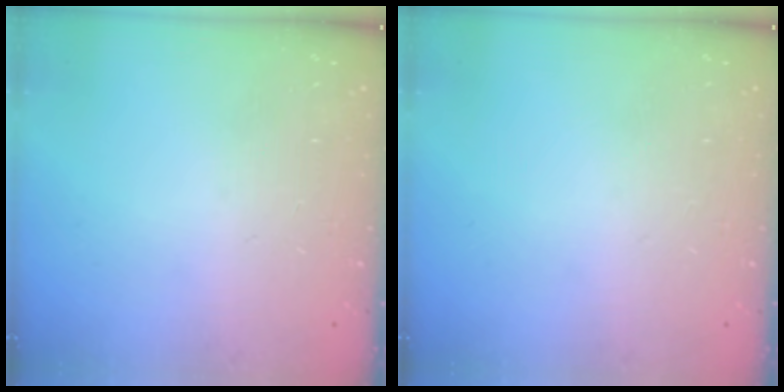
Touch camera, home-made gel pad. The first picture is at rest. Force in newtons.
{"total": 0.0}